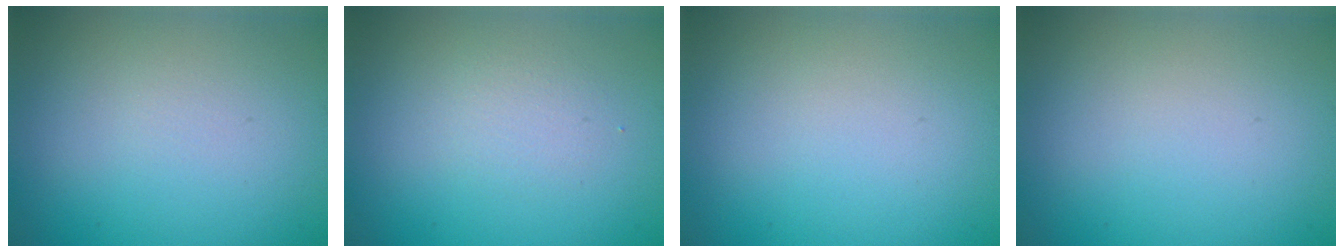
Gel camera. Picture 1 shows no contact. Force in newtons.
{"total": 1.3, "press": 1.3, "slide": 0.0}
{"total": 0.0}
{"total": 0.0}